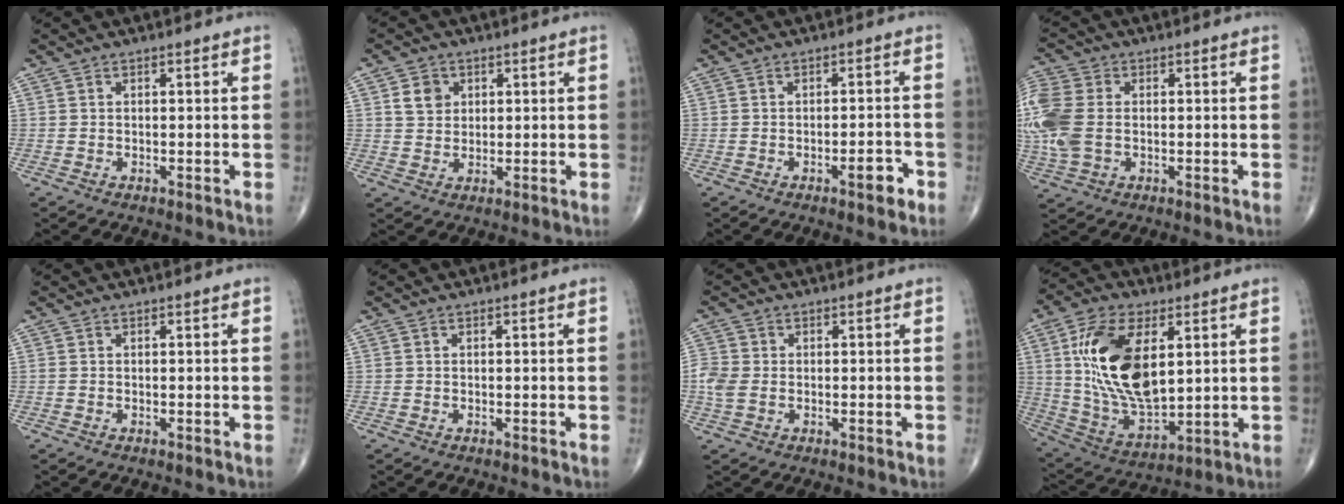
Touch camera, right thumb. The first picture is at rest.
{"total": 4.5, "force": [1.6, 3.7, 1.9], "torque": [-0.015, -0.007, 0.027]}
{"total": 4.0, "force": [-2.1, 1.3, 3.2], "torque": [-0.038, 0.010, -0.027]}
{"total": 12.1, "force": [-0.2, 8.2, 8.8], "torque": [-0.241, 0.007, -0.001]}
{"total": 0.0}
{"total": 0.0}
{"total": 2.2, "force": [-0.1, 1.6, 1.4], "torque": [-0.045, -0.004, -0.005]}
{"total": 20.5, "force": [4.8, 10.6, 16.9], "torque": [-0.312, -0.021, 0.096]}